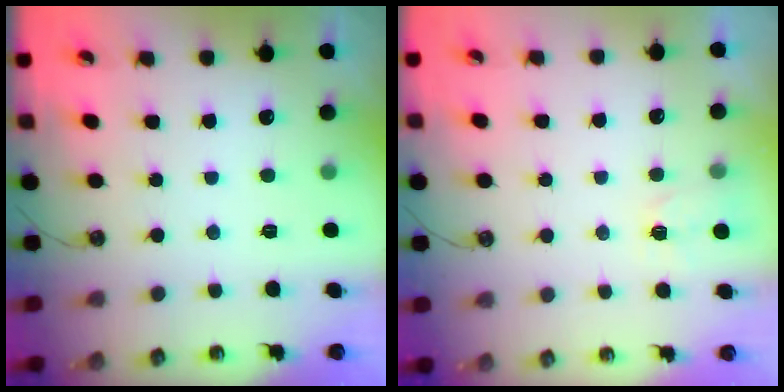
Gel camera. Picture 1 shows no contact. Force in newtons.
{"total": 3.4, "press": 3.3, "slide": 0.5}